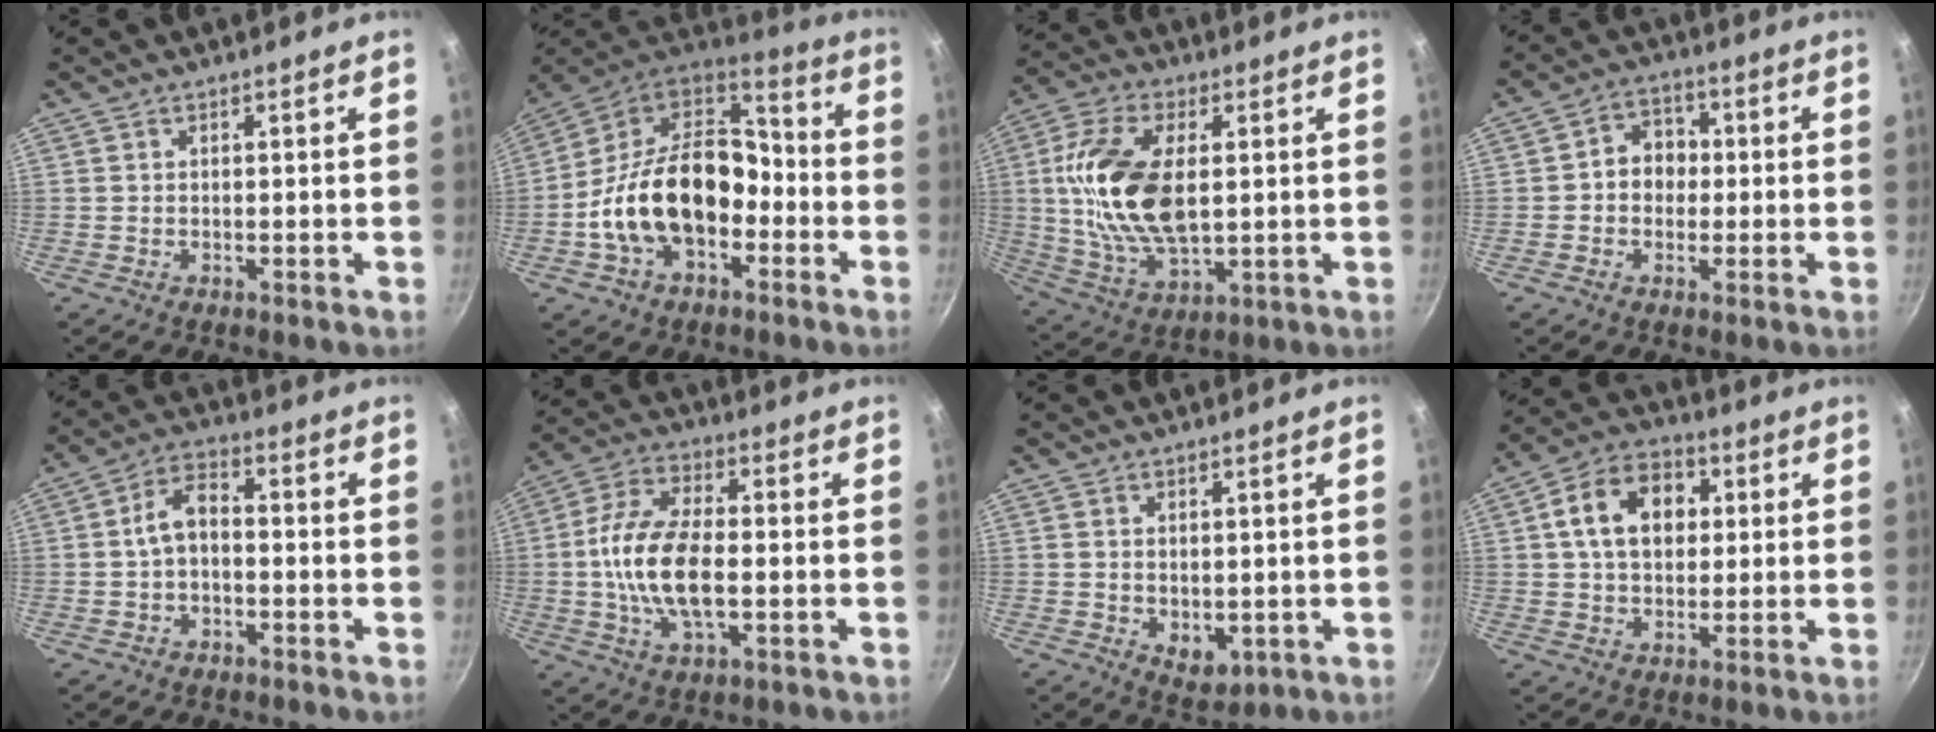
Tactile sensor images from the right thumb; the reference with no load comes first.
{"total": 21.8, "force": [-5.1, 14.4, 15.5], "torque": [-0.251, 0.063, -0.098]}
{"total": 18.3, "force": [2.1, 9.8, 15.3], "torque": [-0.290, 0.000, 0.040]}
{"total": 6.4, "force": [-0.1, 5.5, 3.4], "torque": [-0.014, 0.015, -0.010]}
{"total": 6.3, "force": [-1.0, 3.8, 4.9], "torque": [-0.083, 0.034, -0.025]}
{"total": 14.5, "force": [-1.3, 7.0, 12.7], "torque": [-0.243, 0.020, -0.036]}
{"total": 4.9, "force": [-0.3, 3.3, 3.6], "torque": [-0.044, -0.013, 0.005]}
{"total": 12.8, "force": [2.6, 9.2, 8.5], "torque": [-0.112, 0.017, 0.031]}